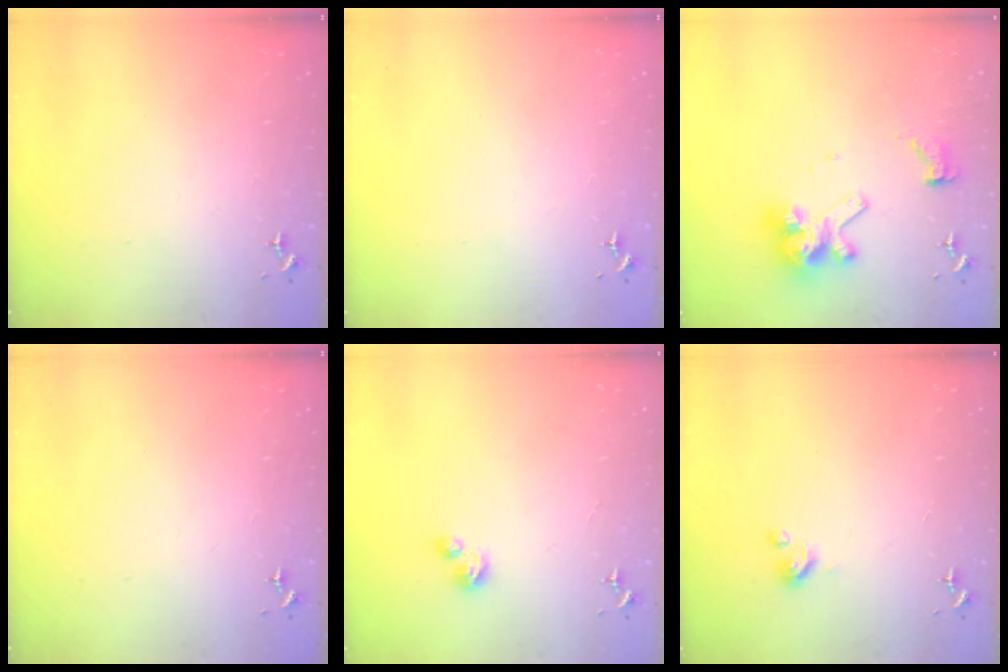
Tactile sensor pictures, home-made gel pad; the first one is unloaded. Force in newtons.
{"total": 0.0}
{"total": 14.1, "press": 14.0, "slide": 1.6}
{"total": 0.0}
{"total": 6.1, "press": 6.1, "slide": 0.8}
{"total": 2.8, "press": 2.8, "slide": 0.3}